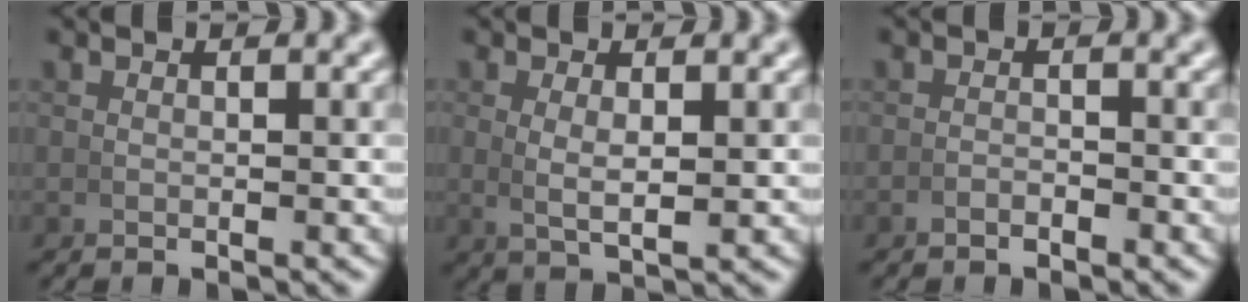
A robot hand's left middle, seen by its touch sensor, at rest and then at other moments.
{"total": 2.7, "force": [0.5, 0.9, 2.5], "torque": [-0.049, -0.009, 0.019]}
{"total": 1.1, "force": [-1.0, 0.1, 0.1], "torque": [-0.001, -0.001, -0.021]}